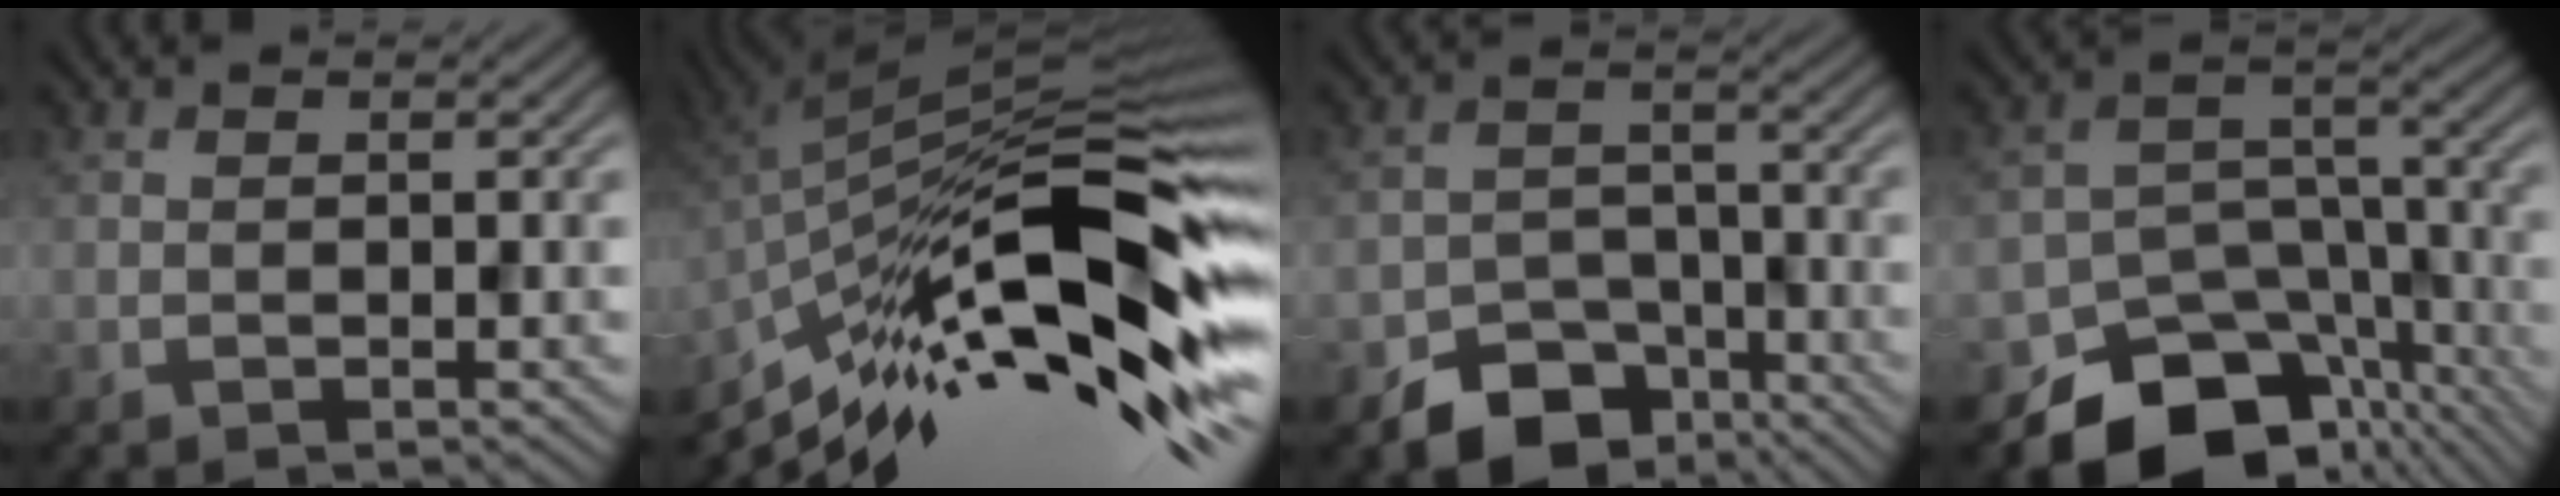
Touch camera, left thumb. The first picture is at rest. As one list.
[{"total": 17.1, "force": [-7.0, 5.0, 14.8], "torque": [-0.275, 0.004, -0.142]}, {"total": 8.0, "force": [-5.4, 4.9, 3.3], "torque": [-0.052, -0.015, -0.094]}, {"total": 12.6, "force": [-8.6, 7.7, 5.2], "torque": [-0.085, -0.020, -0.131]}]